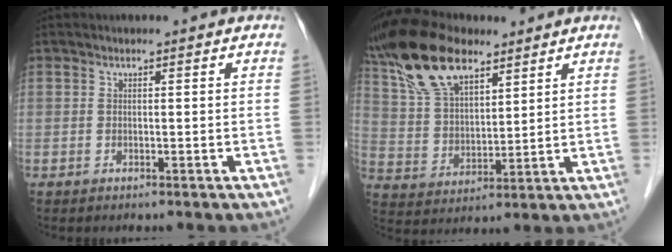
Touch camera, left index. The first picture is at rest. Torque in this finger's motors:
{"motor_torque": [0.86, -0.52, 0.65, 0.16]}